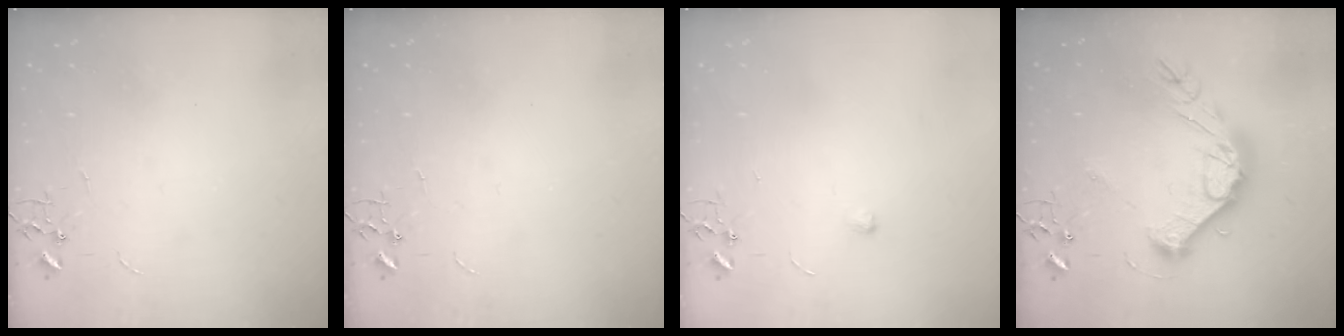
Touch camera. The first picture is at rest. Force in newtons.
{"total": 0.0}
{"total": 5.2, "press": 5.2, "slide": 0.7}
{"total": 17.8, "press": 17.8, "slide": 1.4}